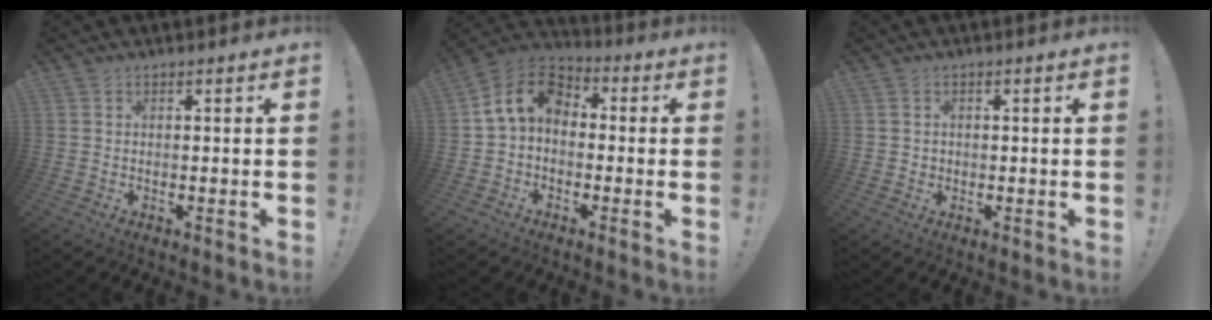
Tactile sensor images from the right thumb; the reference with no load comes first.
{"total": 10.3, "force": [0.9, 7.2, 7.2], "torque": [-0.151, 0.017, 0.021]}
{"total": 1.2, "force": [0.3, 1.1, 0.2], "torque": [0.002, -0.001, 0.003]}